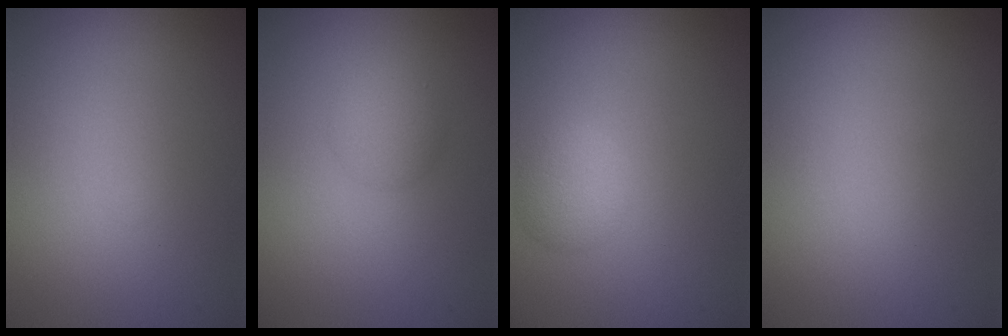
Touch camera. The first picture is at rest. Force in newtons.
{"total": 2.2, "press": 2.2, "slide": 0.1}
{"total": 2.2, "press": 2.2, "slide": 0.1}
{"total": 0.0}